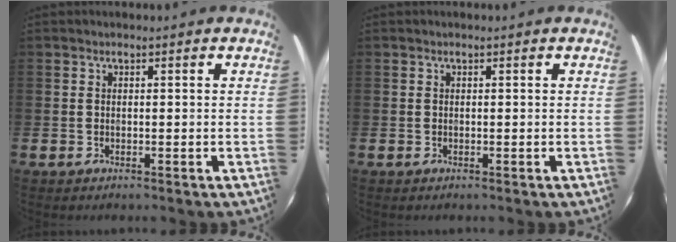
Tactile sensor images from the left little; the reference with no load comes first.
{"total": 0.0}